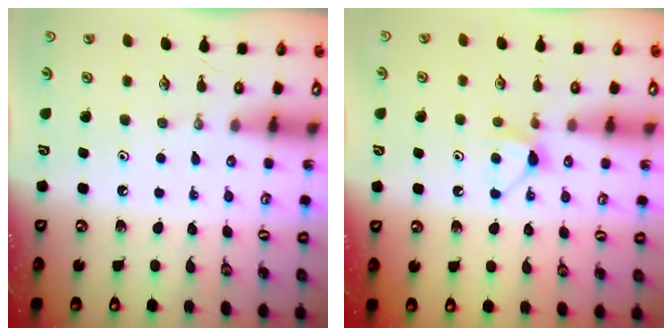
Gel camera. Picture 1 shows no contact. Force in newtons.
{"total": 6.3, "press": 6.3, "slide": 0.7}